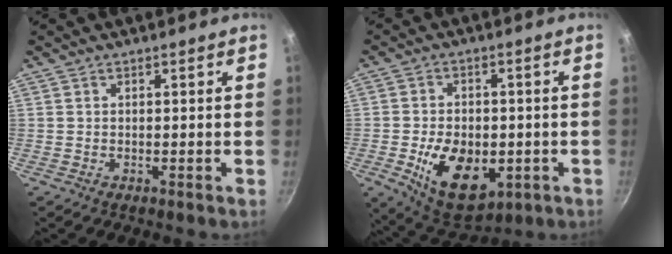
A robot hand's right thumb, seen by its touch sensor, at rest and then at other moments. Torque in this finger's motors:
{"motor_torque": [-0.11, 0.75, 0.36, 0.21, 0.07]}